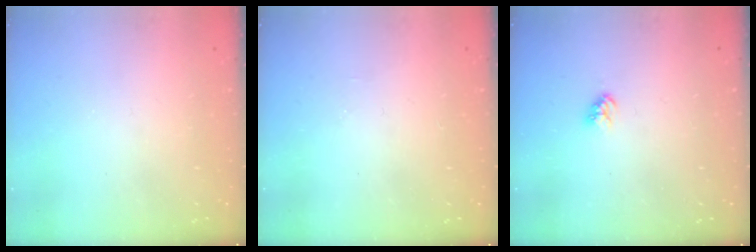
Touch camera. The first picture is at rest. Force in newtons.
{"total": 1.2, "press": 1.2, "slide": 0.3}
{"total": 3.3, "press": 3.3, "slide": 0.4}